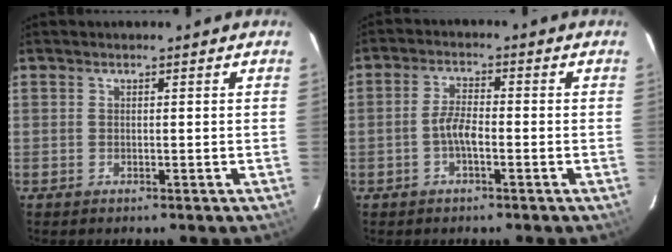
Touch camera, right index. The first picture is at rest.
{"total": 3.9, "force": [-1.5, 1.2, 3.4], "torque": [-0.073, 0.008, -0.028]}